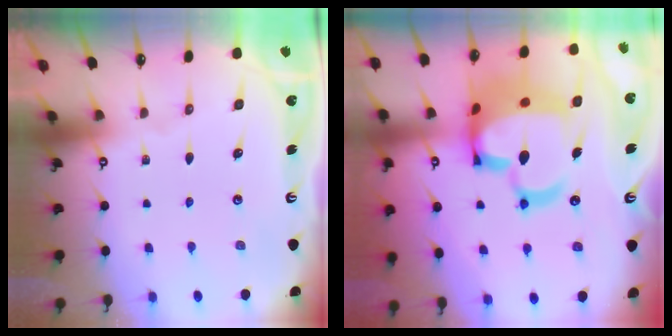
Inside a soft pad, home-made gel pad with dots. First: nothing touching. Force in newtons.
{"total": 19.2, "press": 19.0, "slide": 2.6}